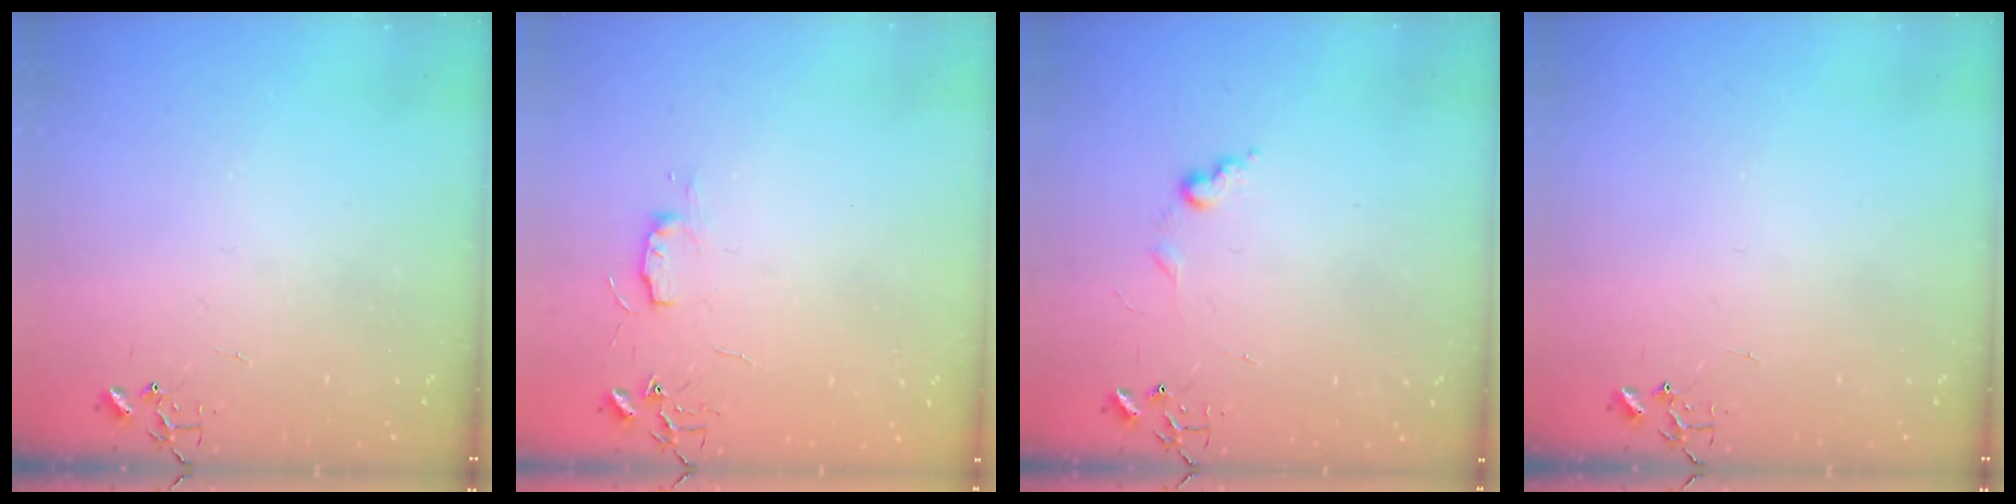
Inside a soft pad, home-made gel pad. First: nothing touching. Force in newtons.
{"total": 5.9, "press": 5.8, "slide": 0.5}
{"total": 6.0, "press": 5.9, "slide": 0.7}
{"total": 0.0}